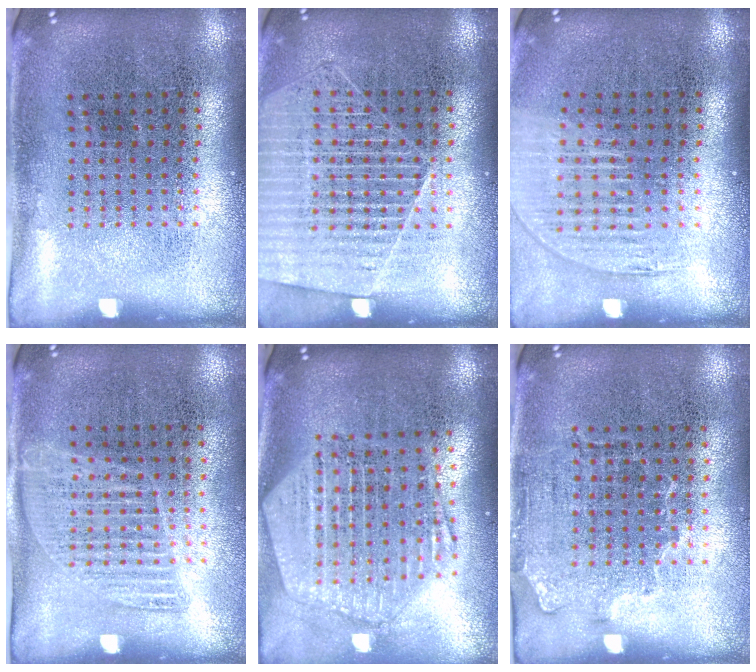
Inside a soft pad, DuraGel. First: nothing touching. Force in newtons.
{"total": 1.4, "press": 1.3, "slide": 0.5}
{"total": 1.2, "press": 1.1, "slide": 0.5}
{"total": 1.1, "press": 1.0, "slide": 0.5}
{"total": 2.4, "press": 2.1, "slide": 1.2}
{"total": 1.4, "press": 1.1, "slide": 0.8}